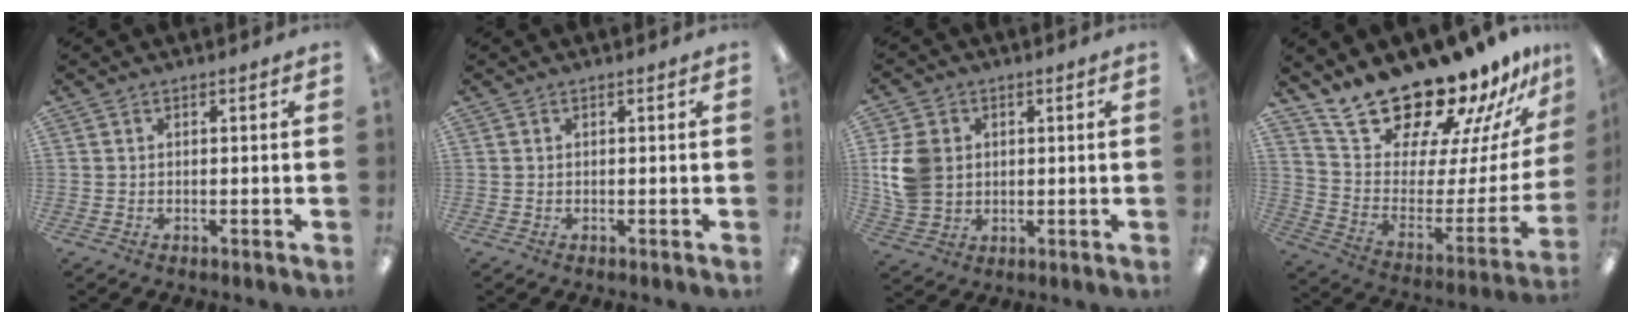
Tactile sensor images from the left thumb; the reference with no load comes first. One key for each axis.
{"total": 0.0}
{"total": 10.5, "fx": 1.5, "fy": 8.8, "fz": 5.5, "tx": -0.127, "ty": 0.012, "tz": 0.030}
{"total": 19.3, "fx": 18.5, "fy": 3.4, "fz": 4.4, "tx": -0.081, "ty": -0.172, "tz": 0.319}